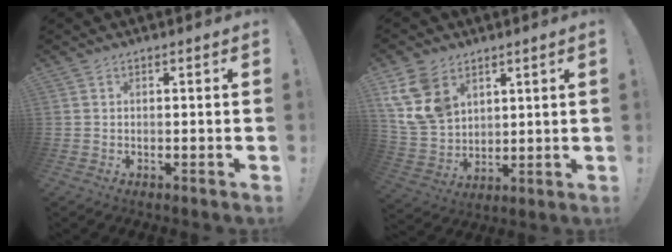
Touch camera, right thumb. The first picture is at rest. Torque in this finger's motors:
{"motor_torque": [0.27, 0.50, 1.14, 0.70, 0.08]}